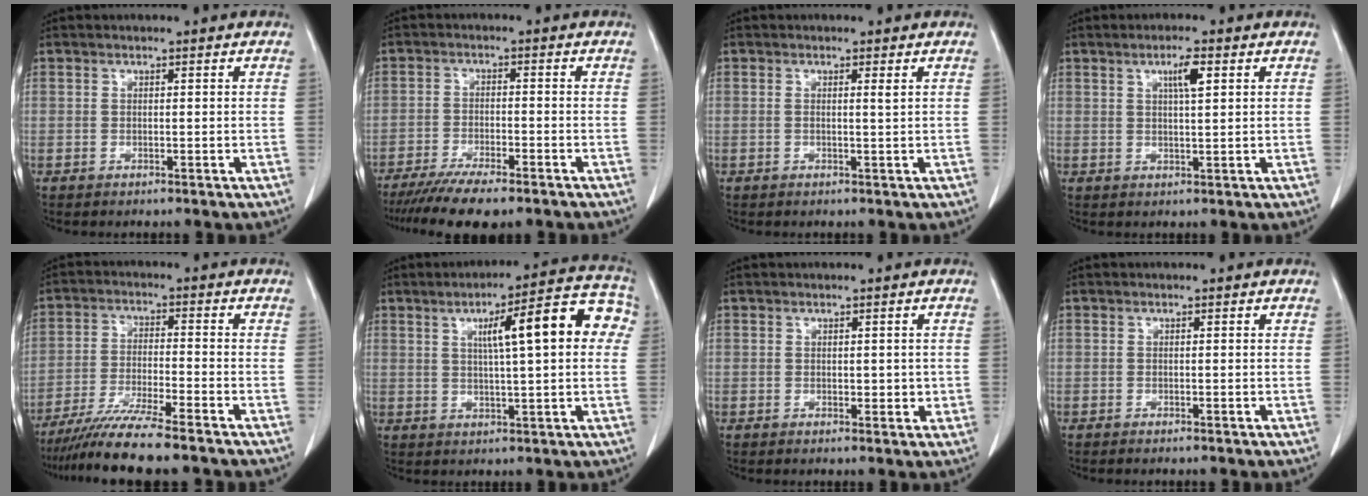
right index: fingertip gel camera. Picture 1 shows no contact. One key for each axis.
{"total": 9.3, "fx": -7.3, "fy": 1.8, "fz": 5.5, "tx": -0.082, "ty": -0.017, "tz": -0.116}
{"total": 1.0, "fx": 0.4, "fy": -0.2, "fz": 0.9, "tx": -0.018, "ty": -0.002, "tz": 0.005}
{"total": 3.7, "fx": 1.7, "fy": 0.4, "fz": 3.3, "tx": -0.054, "ty": -0.001, "tz": 0.028}
{"total": 10.9, "fx": -8.9, "fy": -0.5, "fz": 6.2, "tx": -0.098, "ty": -0.030, "tz": -0.150}
{"total": 13.7, "fx": 3.5, "fy": 2.3, "fz": 13.0, "tx": -0.170, "ty": 0.036, "tz": 0.042}
{"total": 2.2, "fx": 0.1, "fy": 1.4, "fz": 1.7, "tx": -0.019, "ty": 0.002, "tz": 0.007}
{"total": 0.0}